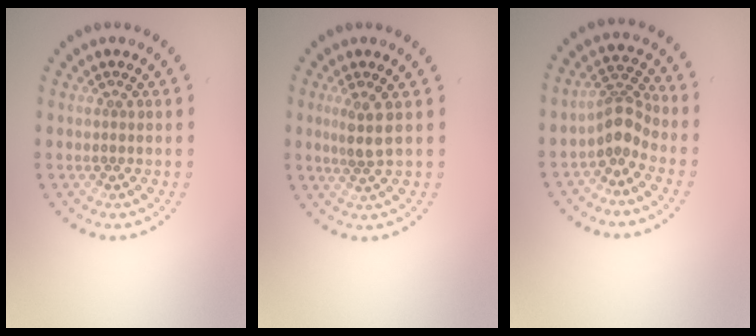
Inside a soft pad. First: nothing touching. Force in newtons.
{"total": 2.1, "press": 1.7, "slide": 1.3}
{"total": 2.9, "press": 2.1, "slide": 2.0}